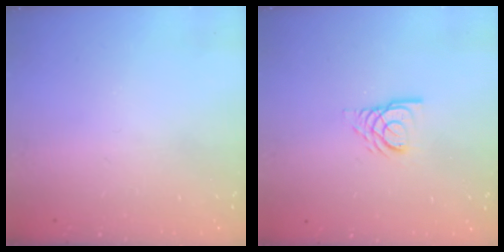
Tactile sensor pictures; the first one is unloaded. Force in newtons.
{"total": 5.7, "press": 5.7, "slide": 0.6}